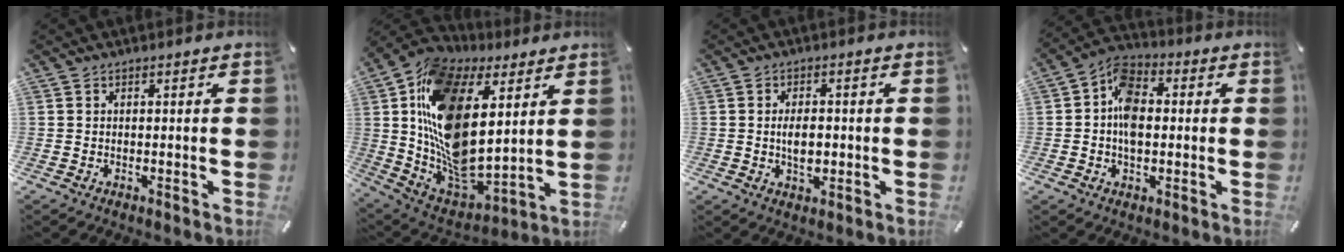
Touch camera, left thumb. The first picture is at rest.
{"total": 20.4, "force": [6.2, 13.1, 14.4], "torque": [-0.318, -0.056, 0.108]}
{"total": 4.8, "force": [-0.4, 2.9, 3.8], "torque": [-0.061, -0.003, -0.010]}
{"total": 9.0, "force": [-0.3, 6.2, 6.6], "torque": [-0.124, 0.014, -0.002]}